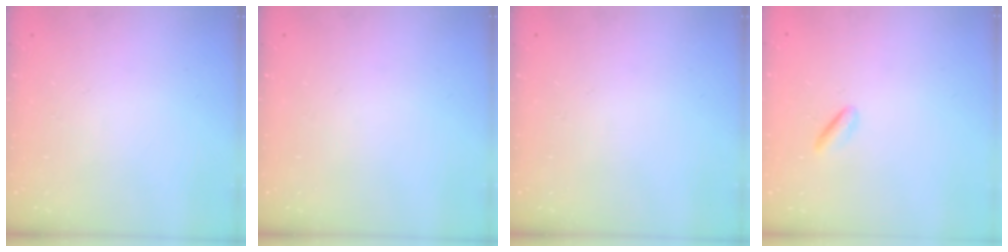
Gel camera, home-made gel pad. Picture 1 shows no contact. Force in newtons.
{"total": 0.0}
{"total": 0.0}
{"total": 1.2, "press": 0.9, "slide": 0.7}